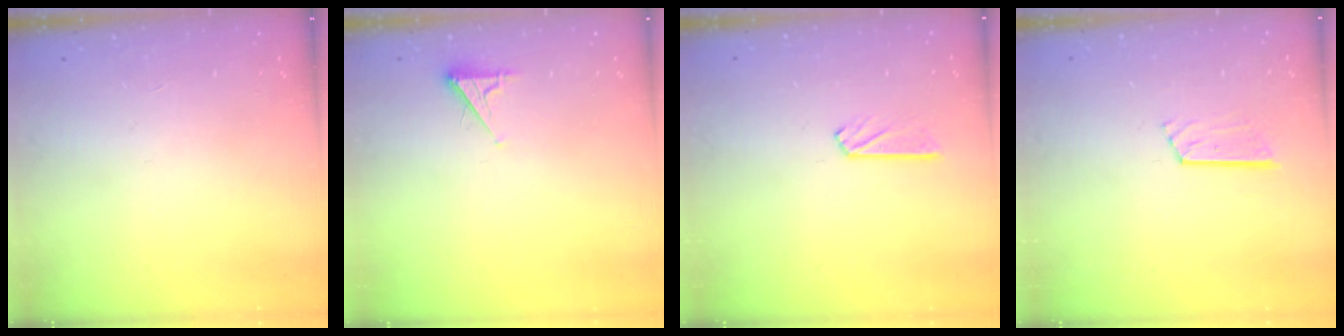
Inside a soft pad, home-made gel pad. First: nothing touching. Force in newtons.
{"total": 2.5, "press": 2.5, "slide": 0.5}
{"total": 6.2, "press": 6.2, "slide": 0.2}
{"total": 6.7, "press": 6.7, "slide": 0.5}